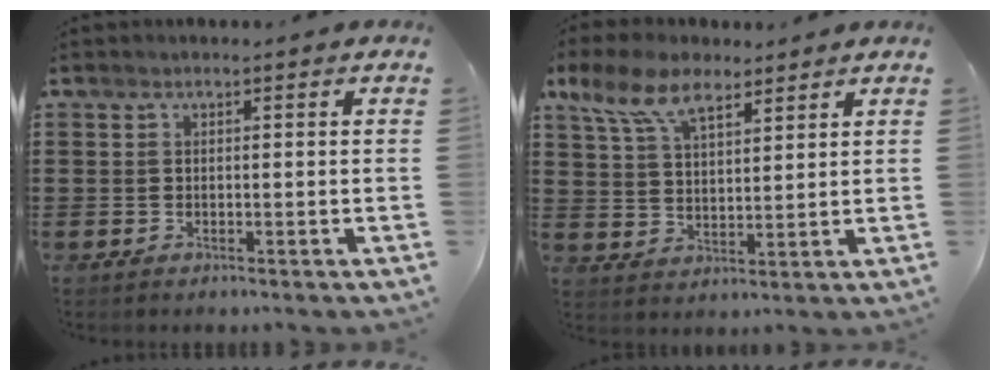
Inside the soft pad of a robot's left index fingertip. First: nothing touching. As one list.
[{"total": 8.6, "force": [6.1, 3.6, 4.9], "torque": [-0.117, -0.004, 0.113]}]